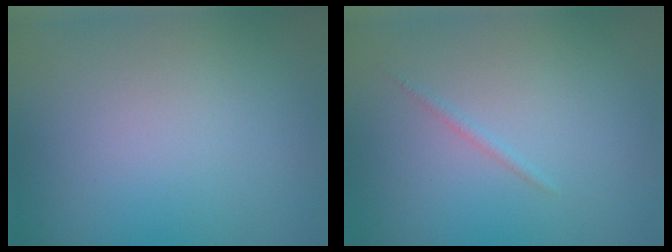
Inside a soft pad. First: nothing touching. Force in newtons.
{"total": 0.6, "press": 0.6, "slide": 0.0}